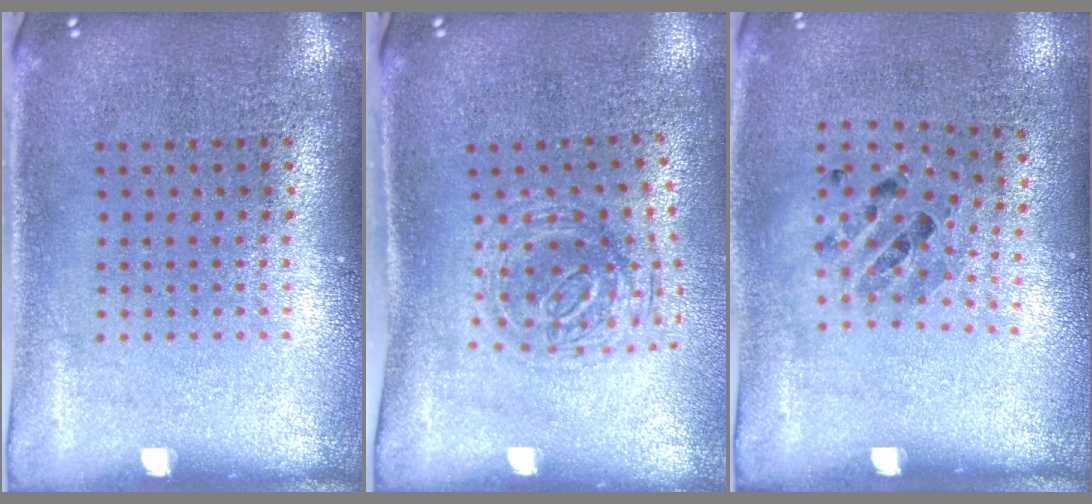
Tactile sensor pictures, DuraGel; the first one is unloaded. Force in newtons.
{"total": 1.1, "press": 1.1, "slide": 0.3}
{"total": 0.8, "press": 0.7, "slide": 0.4}